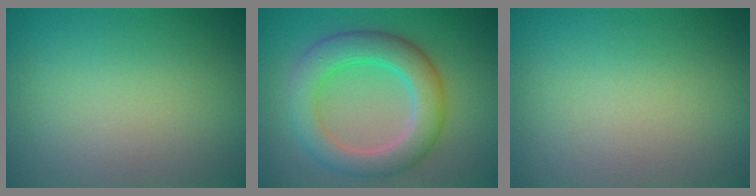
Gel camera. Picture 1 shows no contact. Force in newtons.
{"total": 6.2, "press": 6.2, "slide": 0.5}
{"total": 0.0}